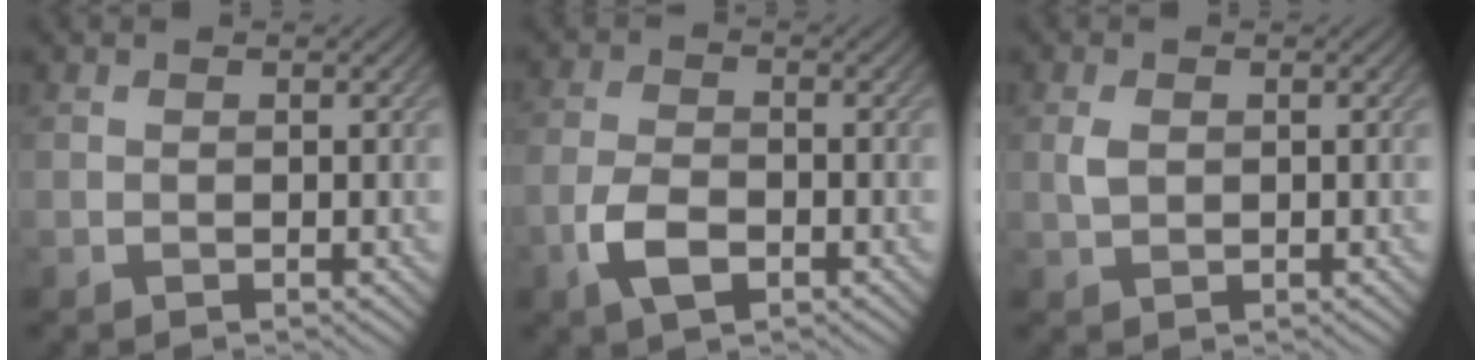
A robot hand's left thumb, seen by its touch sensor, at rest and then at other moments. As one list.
[{"total": 4.7, "force": [-2.4, 2.3, 3.3], "torque": [-0.077, -0.003, -0.056]}, {"total": 1.7, "force": [0.2, 1.0, 1.3], "torque": [-0.033, 0.001, 0.005]}]